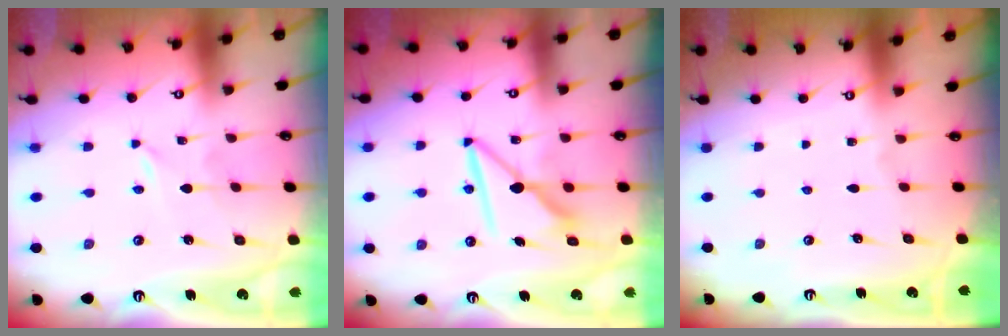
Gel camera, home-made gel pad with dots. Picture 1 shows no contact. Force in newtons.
{"total": 9.6, "press": 9.6, "slide": 0.4}
{"total": 0.0}